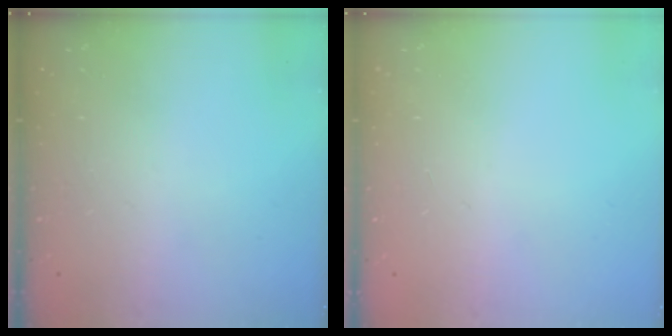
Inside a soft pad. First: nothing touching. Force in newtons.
{"total": 0.9, "press": 0.9, "slide": 0.0}